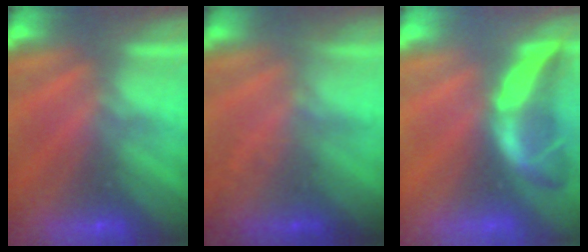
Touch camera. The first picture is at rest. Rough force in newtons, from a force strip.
{"total": 1.8}
{"total": 1.8}